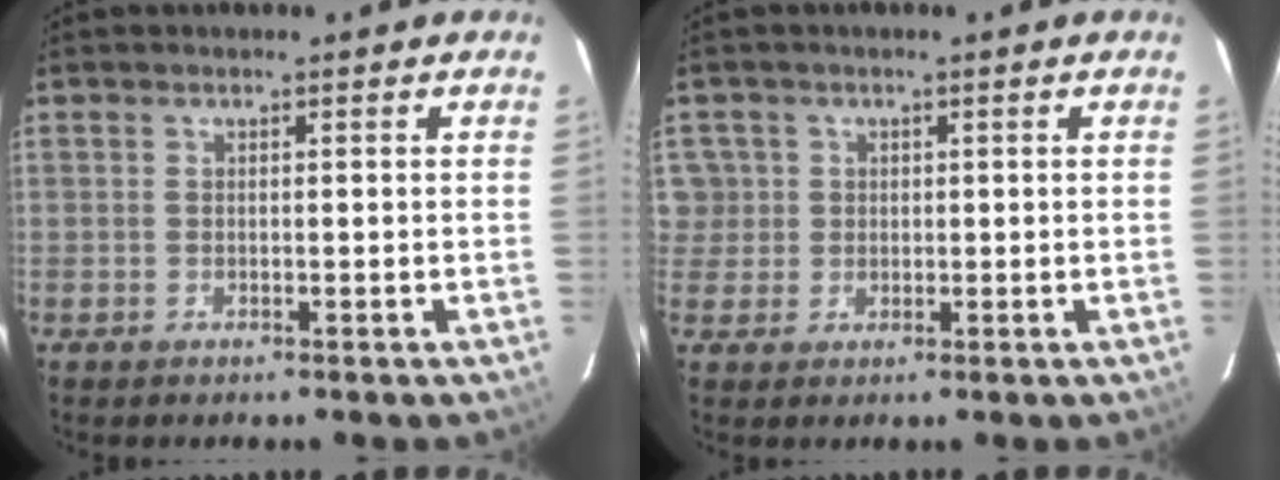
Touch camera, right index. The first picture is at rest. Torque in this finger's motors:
{"motor_torque": [0.05, 0.03, 0.01, -0.02]}